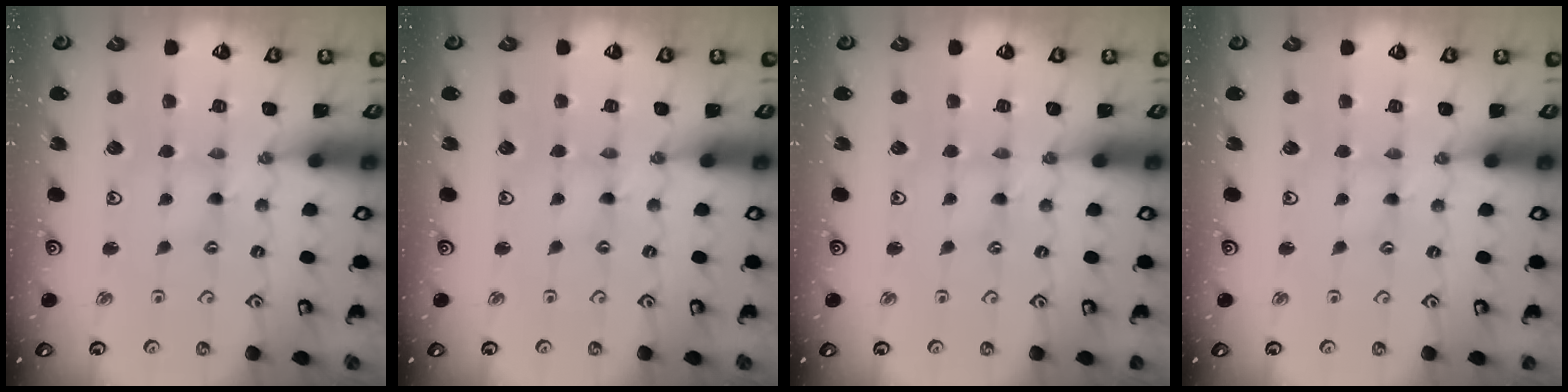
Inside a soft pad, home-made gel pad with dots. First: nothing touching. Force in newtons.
{"total": 0.0}
{"total": 0.0}
{"total": 0.6, "press": 0.6, "slide": 0.2}